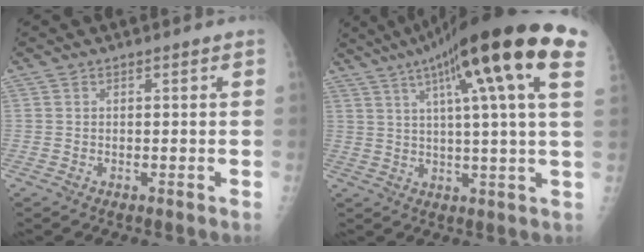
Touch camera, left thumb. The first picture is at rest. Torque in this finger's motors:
{"motor_torque": [0.79, 0.87, 1.79, -0.97, 0.45]}